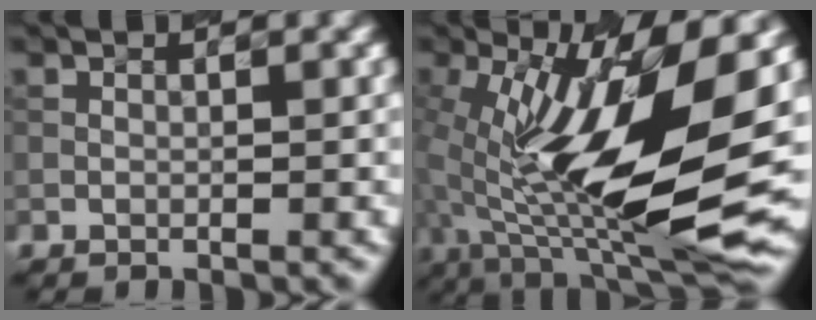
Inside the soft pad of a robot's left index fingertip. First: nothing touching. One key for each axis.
{"total": 15.0, "fx": -0.5, "fy": 5.9, "fz": 13.7, "tx": -0.247, "ty": -0.013, "tz": -0.011}